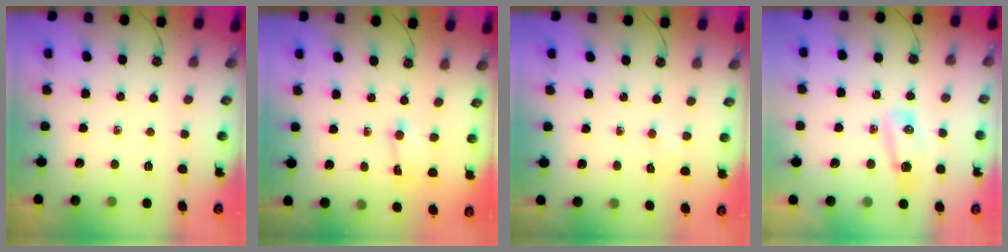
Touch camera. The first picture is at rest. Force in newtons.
{"total": 1.3, "press": 1.2, "slide": 0.5}
{"total": 4.6, "press": 2.1, "slide": 4.1}
{"total": 9.0, "press": 8.3, "slide": 3.4}